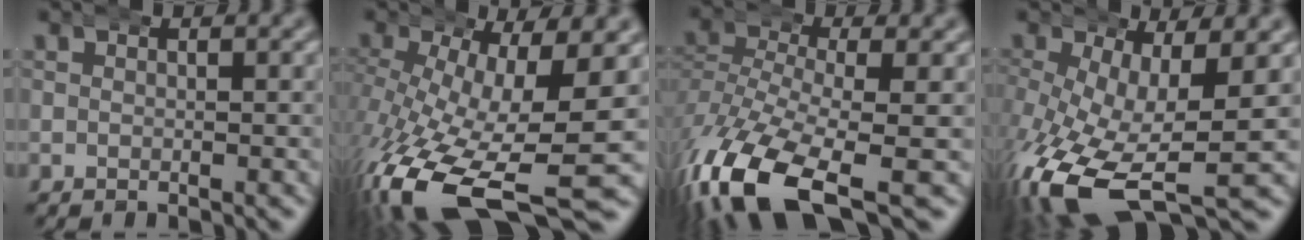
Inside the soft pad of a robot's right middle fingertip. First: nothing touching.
{"total": 12.6, "force": [-6.2, 4.9, 9.7], "torque": [-0.194, -0.065, -0.069]}
{"total": 9.8, "force": [-5.0, 4.5, 7.1], "torque": [-0.173, -0.051, -0.057]}
{"total": 9.9, "force": [-3.7, 4.8, 7.8], "torque": [-0.174, -0.055, -0.032]}